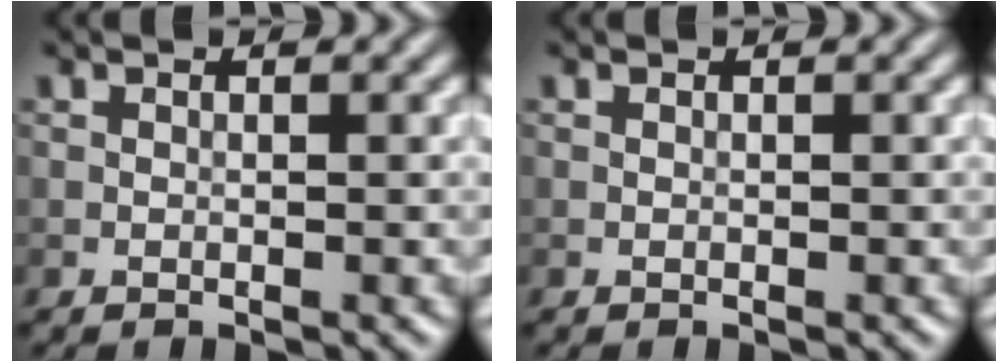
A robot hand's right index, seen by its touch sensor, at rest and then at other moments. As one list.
[{"total": 0.0}]